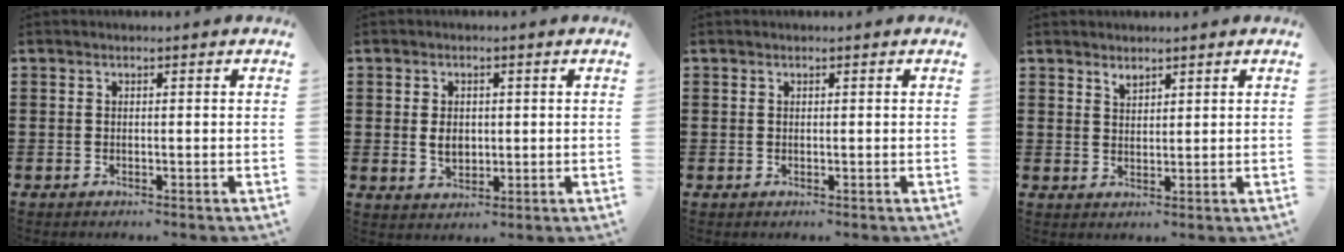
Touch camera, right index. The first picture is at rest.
{"total": 3.2, "force": [0.1, 2.2, 2.4], "torque": [-0.043, 0.003, -0.002]}
{"total": 0.0}
{"total": 1.7, "force": [1.6, 0.7, 0.3], "torque": [-0.008, 0.001, 0.030]}